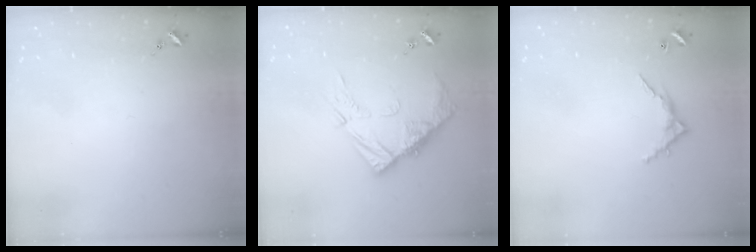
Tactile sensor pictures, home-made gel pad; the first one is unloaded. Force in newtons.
{"total": 12.2, "press": 12.1, "slide": 0.9}
{"total": 5.7, "press": 5.7, "slide": 0.5}